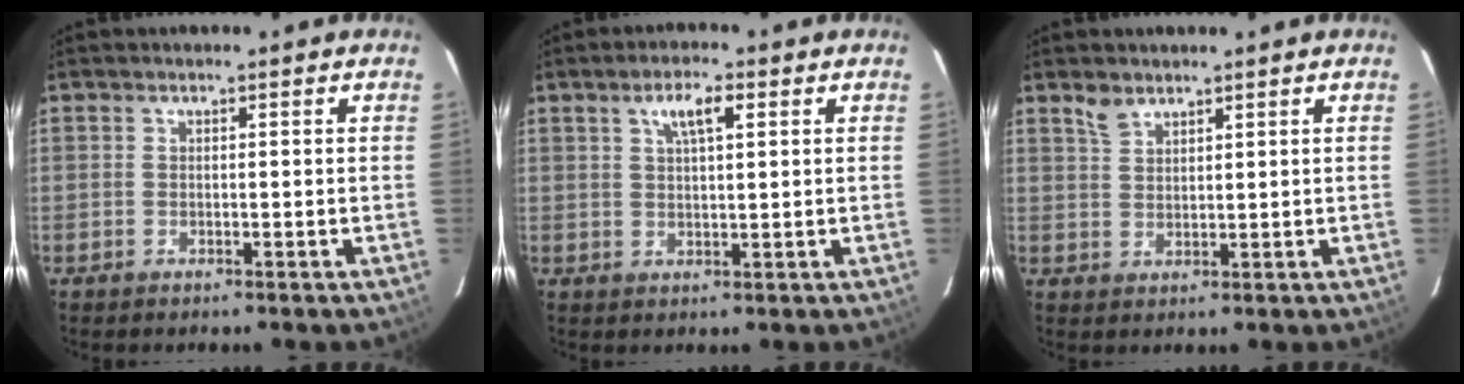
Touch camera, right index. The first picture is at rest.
{"total": 4.6, "force": [2.1, 1.4, 3.9], "torque": [-0.070, 0.009, 0.037]}
{"total": 2.9, "force": [2.3, 1.4, 1.1], "torque": [-0.021, 0.003, 0.047]}